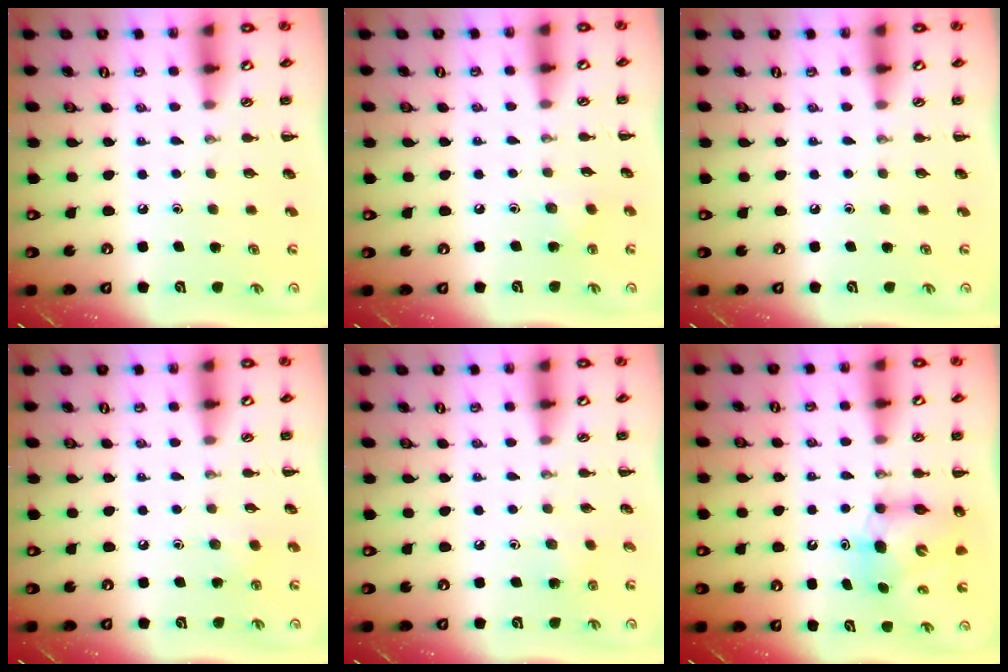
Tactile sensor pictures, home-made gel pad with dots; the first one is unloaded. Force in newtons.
{"total": 4.2, "press": 4.1, "slide": 1.1}
{"total": 0.0}
{"total": 2.4, "press": 2.3, "slide": 0.8}
{"total": 2.7, "press": 2.5, "slide": 0.8}
{"total": 6.7, "press": 6.5, "slide": 1.5}